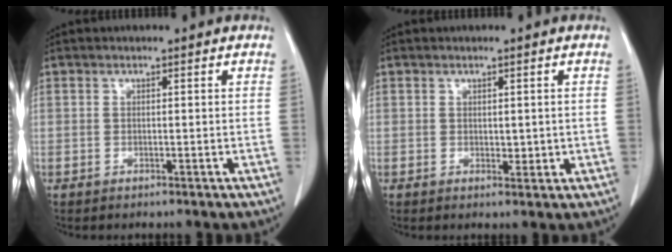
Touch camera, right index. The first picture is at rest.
{"total": 1.9, "force": [0.1, 1.1, 1.5], "torque": [-0.019, -0.005, 0.007]}